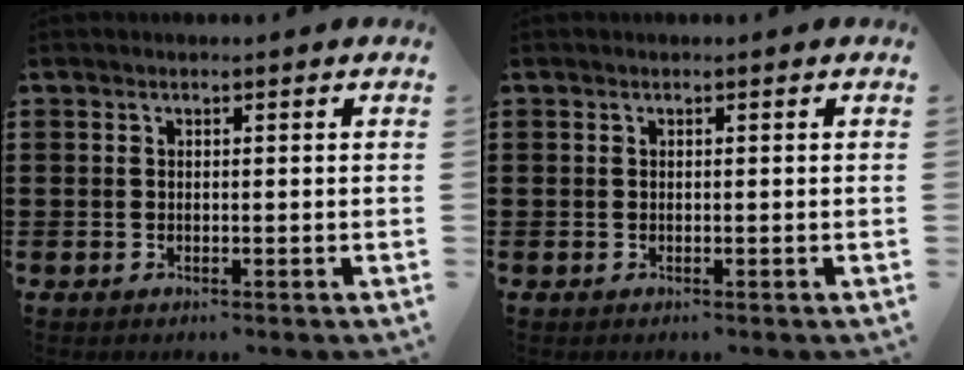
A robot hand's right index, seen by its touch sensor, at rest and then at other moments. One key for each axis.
{"total": 0.0}